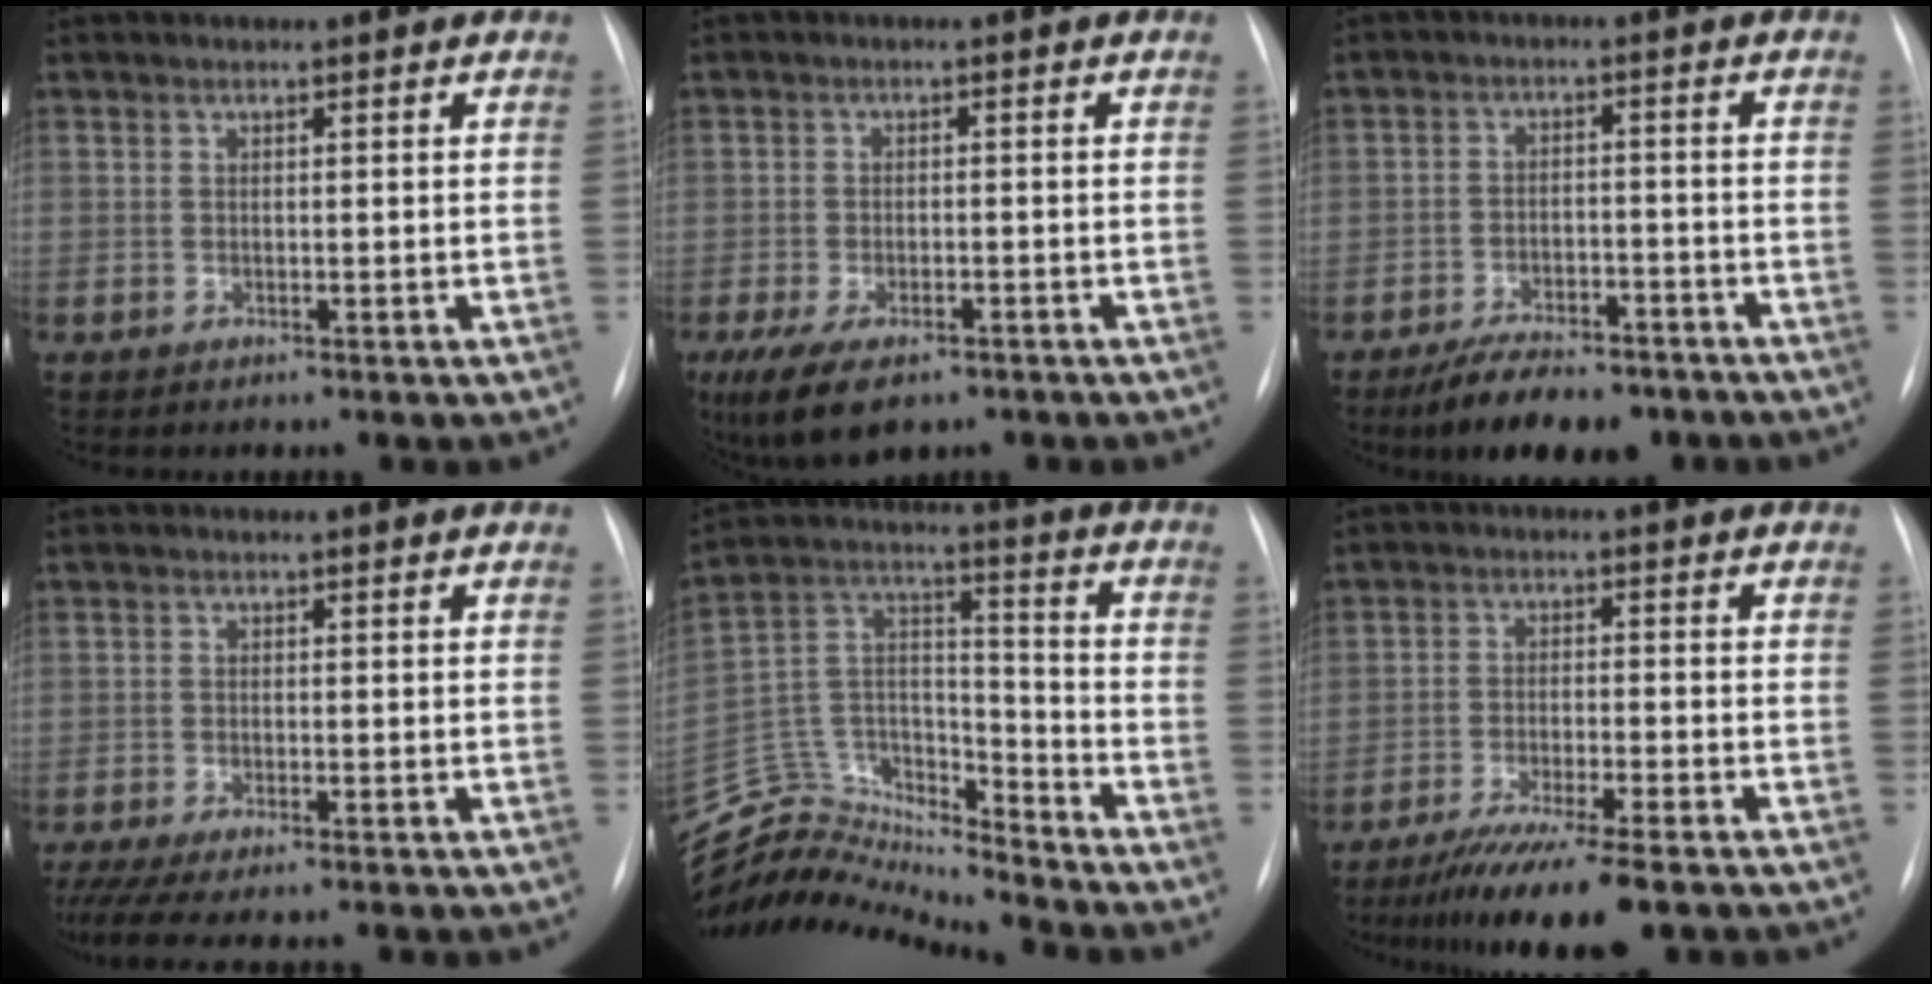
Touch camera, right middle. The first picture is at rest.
{"total": 8.5, "force": [-5.7, 3.6, 5.2], "torque": [-0.101, -0.015, -0.086]}
{"total": 9.9, "force": [-7.6, 3.8, 5.0], "torque": [-0.079, -0.007, -0.118]}
{"total": 8.3, "force": [-6.9, 1.0, 4.5], "torque": [-0.072, -0.014, -0.104]}
{"total": 16.3, "force": [-16.3, 1.0, 0.5], "torque": [-0.006, 0.069, -0.290]}
{"total": 11.6, "force": [-8.5, 2.9, 7.4], "torque": [-0.116, -0.020, -0.128]}